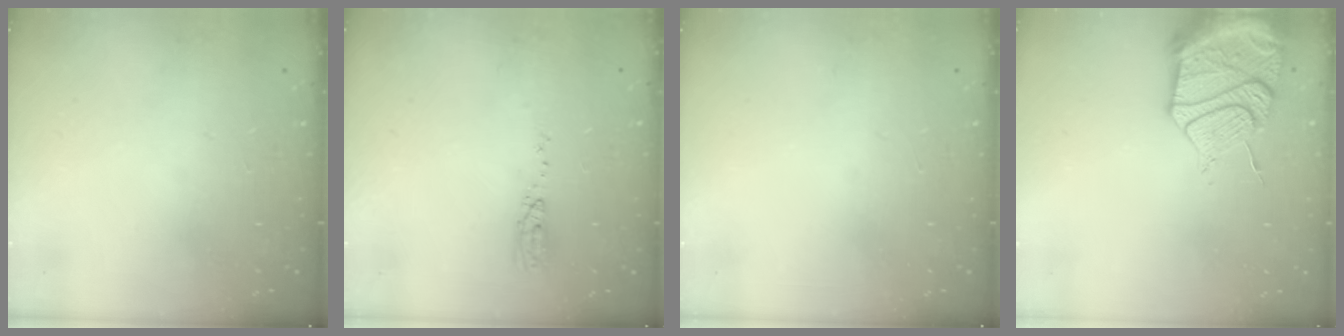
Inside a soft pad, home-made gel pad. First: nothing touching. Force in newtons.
{"total": 14.7, "press": 6.3, "slide": 13.3}
{"total": 1.0, "press": 0.0, "slide": 1.0}
{"total": 16.9, "press": 16.3, "slide": 4.2}